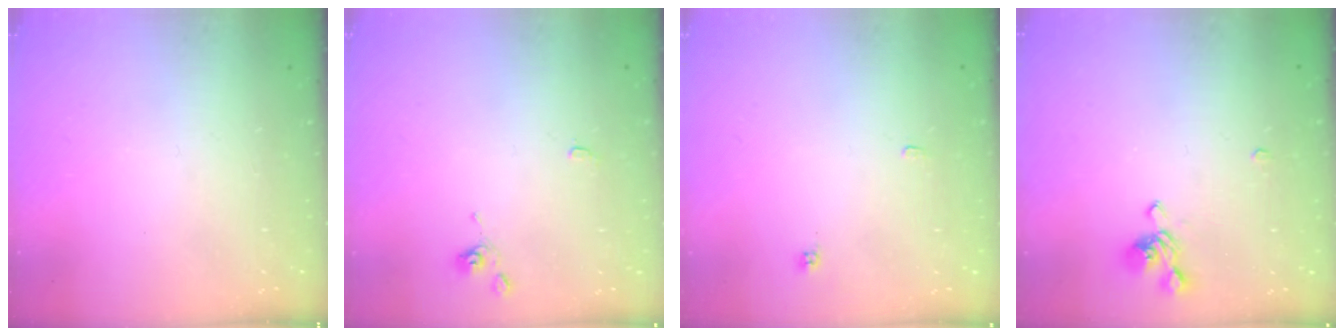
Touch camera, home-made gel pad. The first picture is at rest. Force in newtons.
{"total": 0.0}
{"total": 1.9, "press": 1.9, "slide": 0.2}
{"total": 4.8, "press": 4.8, "slide": 0.2}